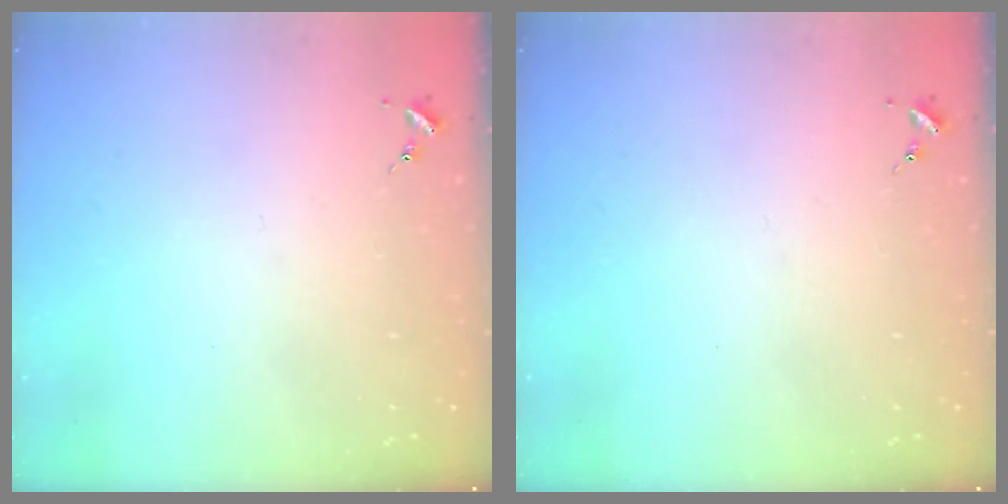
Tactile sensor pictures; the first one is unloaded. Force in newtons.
{"total": 0.0}